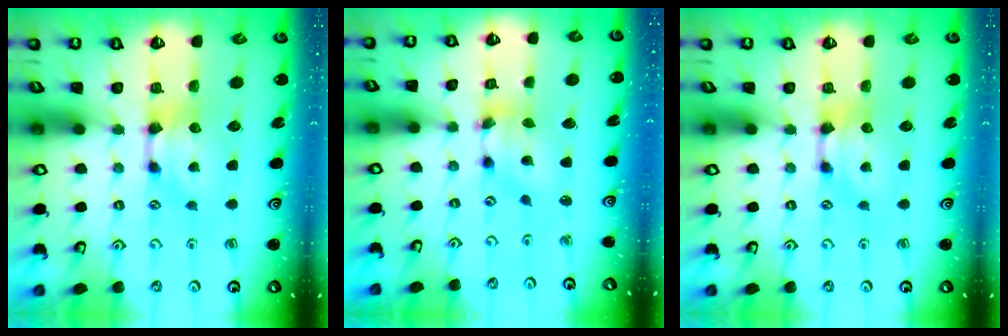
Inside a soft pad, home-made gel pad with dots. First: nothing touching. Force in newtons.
{"total": 4.9, "press": 4.6, "slide": 1.8}
{"total": 0.0}